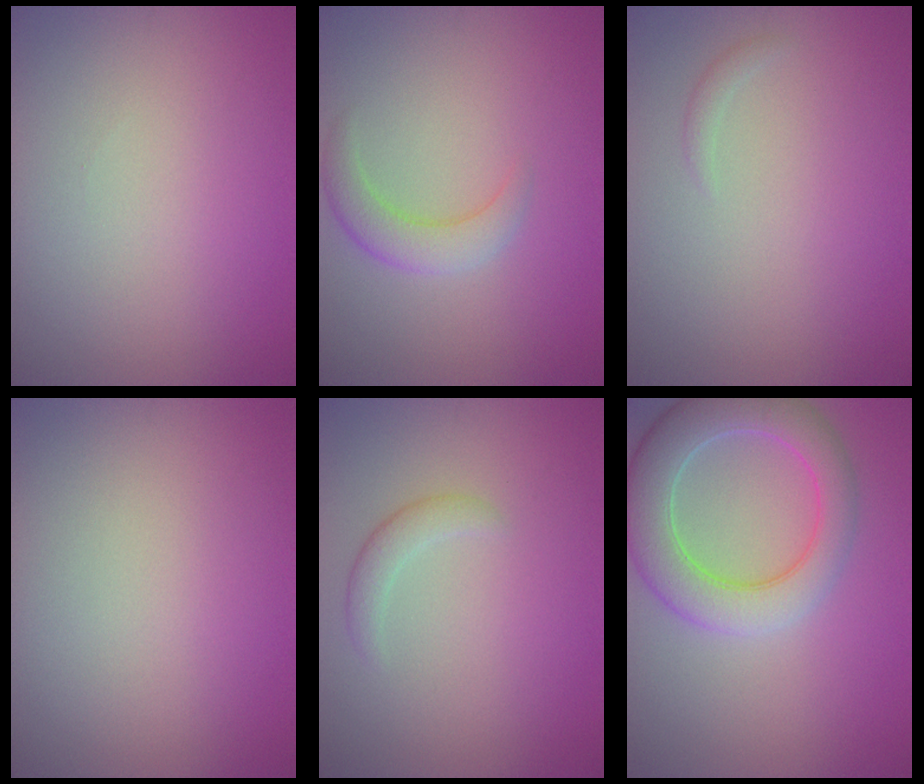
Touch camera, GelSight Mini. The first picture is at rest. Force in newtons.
{"total": 2.9, "press": 2.9, "slide": 0.1}
{"total": 0.7, "press": 0.7, "slide": 0.0}
{"total": 0.0}
{"total": 1.6, "press": 1.6, "slide": 0.1}
{"total": 6.8, "press": 6.8, "slide": 0.5}